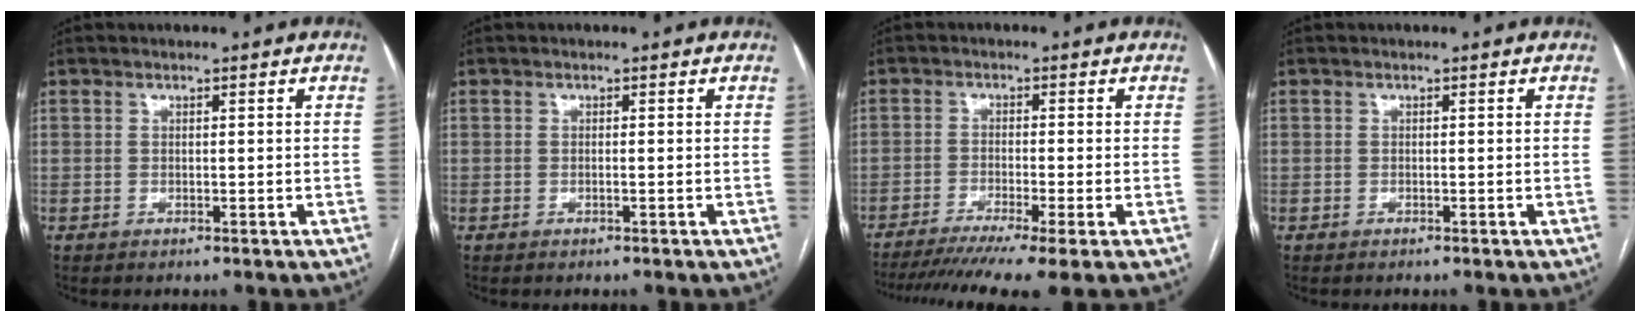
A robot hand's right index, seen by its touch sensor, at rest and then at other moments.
{"total": 0.0}
{"total": 11.9, "force": [-9.0, -0.3, 7.8], "torque": [-0.124, -0.024, -0.141]}
{"total": 0.0}